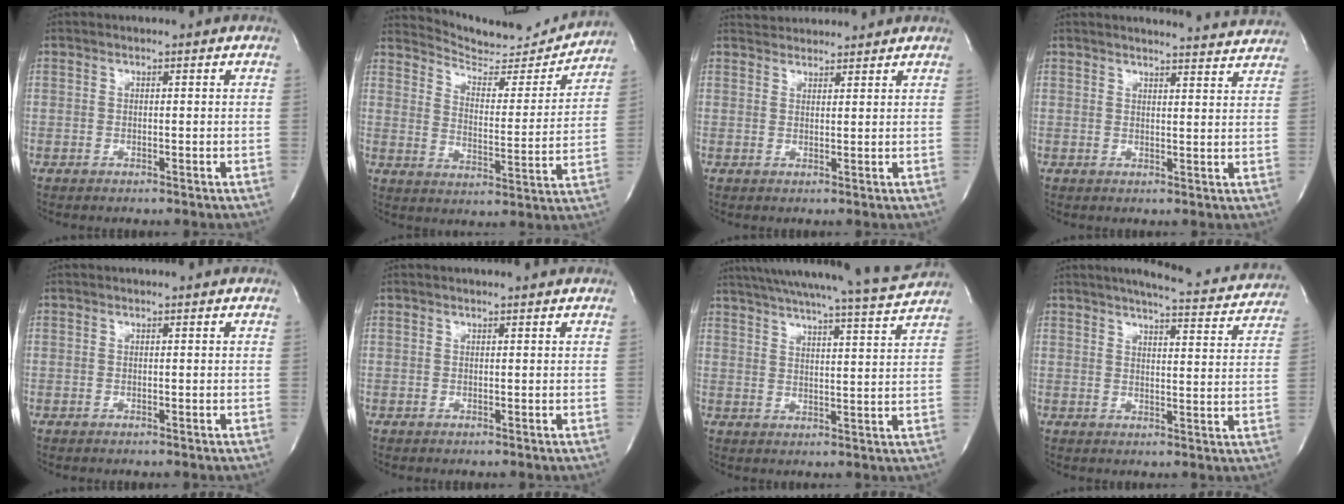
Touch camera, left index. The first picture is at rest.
{"total": 13.6, "force": [13.5, 1.5, 1.1], "torque": [-0.016, -0.037, 0.188]}
{"total": 5.1, "force": [5.0, 1.0, 0.4], "torque": [-0.008, 0.029, 0.072]}
{"total": 11.2, "force": [11.0, 0.2, 2.1], "torque": [-0.020, -0.028, 0.114]}
{"total": 0.0}
{"total": 1.4, "force": [1.3, -0.2, 0.4], "torque": [-0.009, 0.002, 0.015]}
{"total": 18.7, "force": [17.3, -1.2, 6.8], "torque": [-0.118, -0.035, 0.234]}
{"total": 15.3, "force": [14.1, 1.9, 5.6], "torque": [-0.070, -0.022, 0.160]}